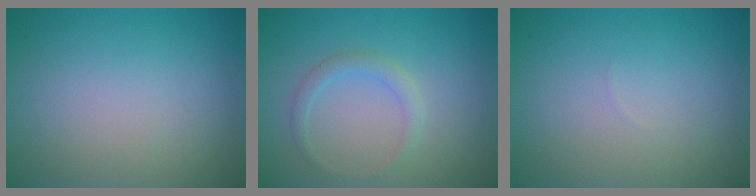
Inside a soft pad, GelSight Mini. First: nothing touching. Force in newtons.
{"total": 1.6, "press": 1.6, "slide": 0.2}
{"total": 0.0}